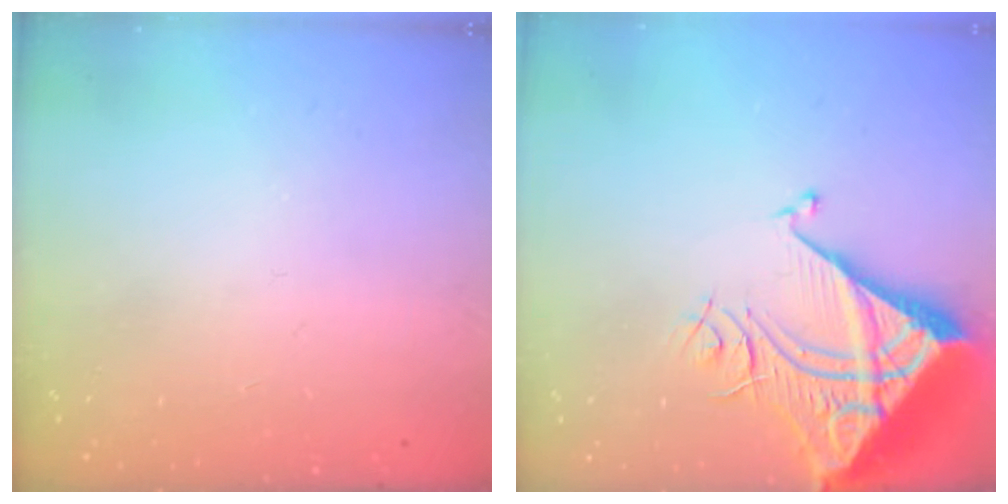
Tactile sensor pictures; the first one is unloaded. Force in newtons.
{"total": 9.4, "press": 9.3, "slide": 1.0}